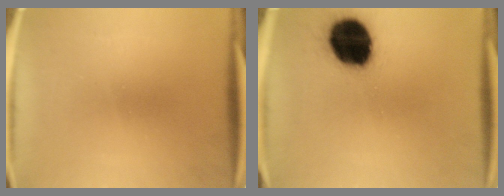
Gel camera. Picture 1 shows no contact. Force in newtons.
{"total": 19.6}